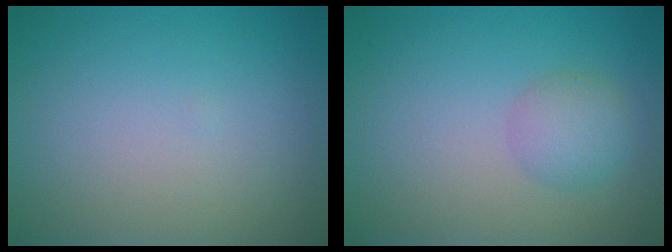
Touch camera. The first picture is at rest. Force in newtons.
{"total": 2.4, "press": 2.4, "slide": 0.0}